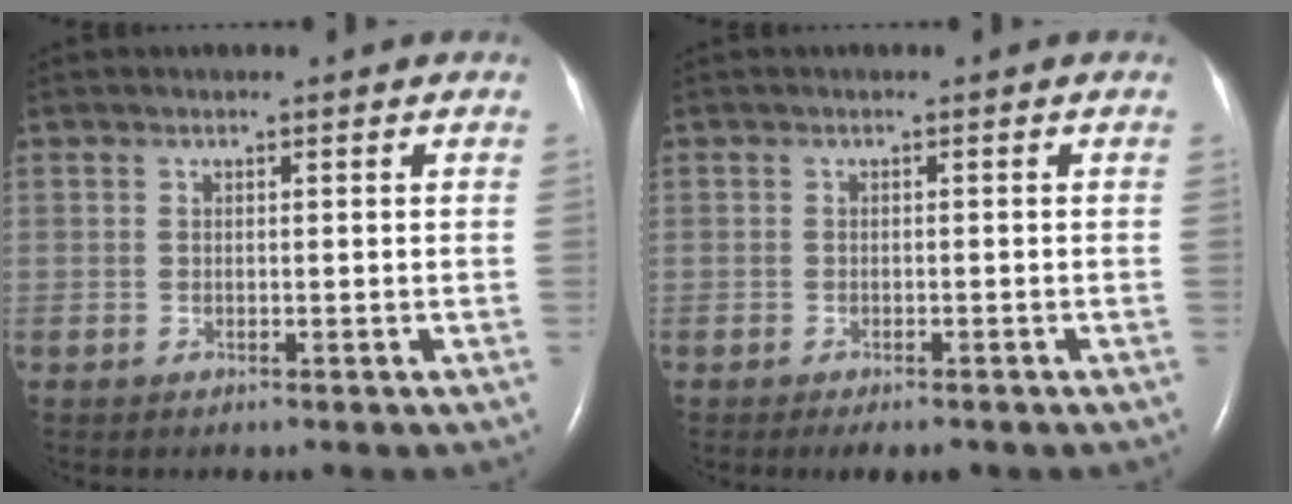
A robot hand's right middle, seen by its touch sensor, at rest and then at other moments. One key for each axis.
{"total": 2.9, "fx": -2.3, "fy": 0.9, "fz": 1.6, "tx": -0.018, "ty": -0.005, "tz": -0.028}